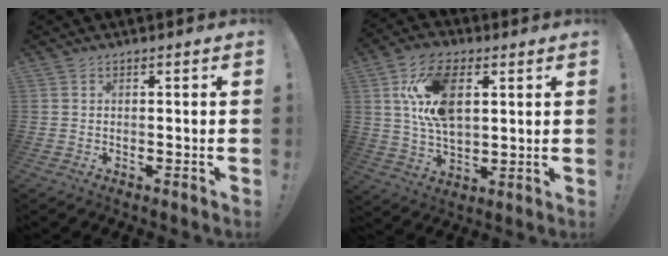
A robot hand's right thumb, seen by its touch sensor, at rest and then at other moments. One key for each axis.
{"total": 16.7, "fx": 5.3, "fy": 9.8, "fz": 12.4, "tx": -0.232, "ty": -0.005, "tz": 0.093}